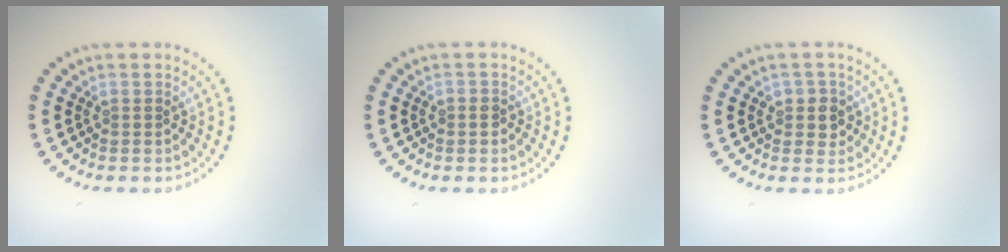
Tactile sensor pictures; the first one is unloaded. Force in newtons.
{"total": 0.5, "press": 0.4, "slide": 0.3}
{"total": 2.0, "press": 1.8, "slide": 0.7}